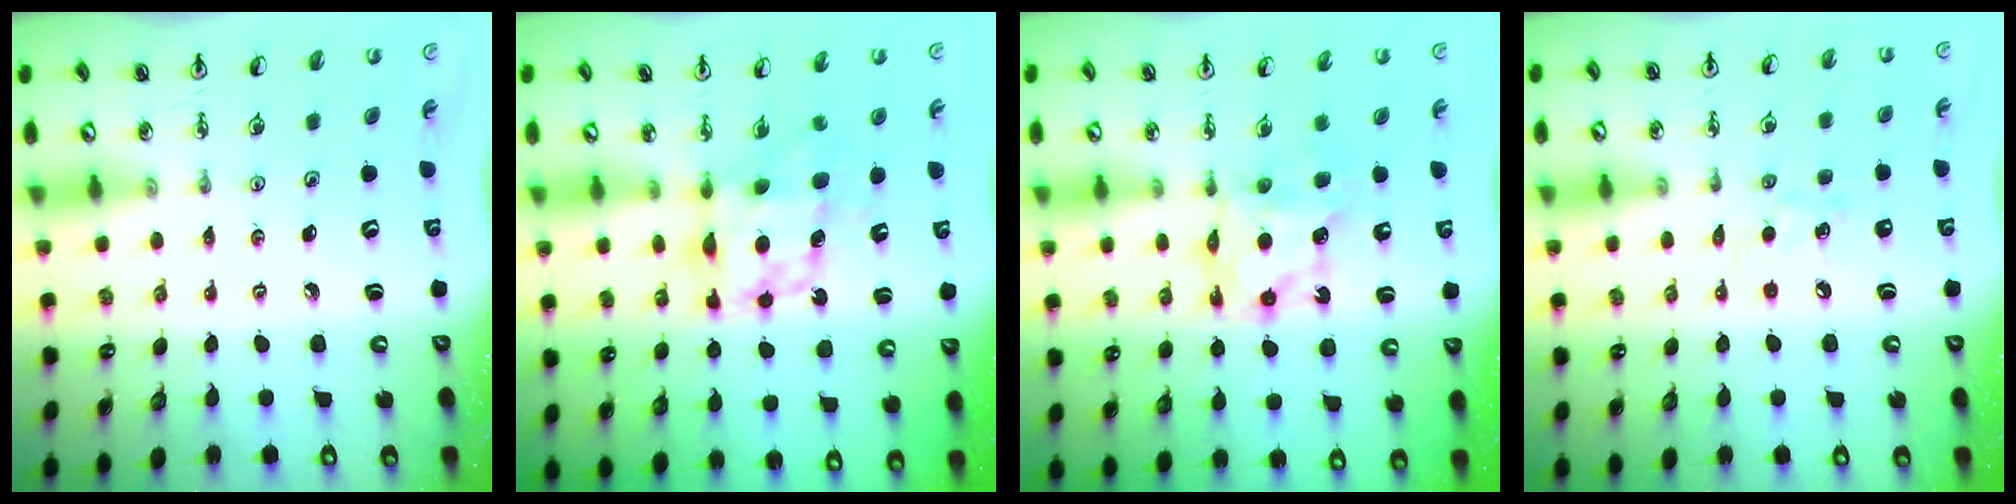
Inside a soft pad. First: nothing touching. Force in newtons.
{"total": 7.1, "press": 7.1, "slide": 0.6}
{"total": 6.6, "press": 6.6, "slide": 0.3}
{"total": 5.3, "press": 5.2, "slide": 0.8}